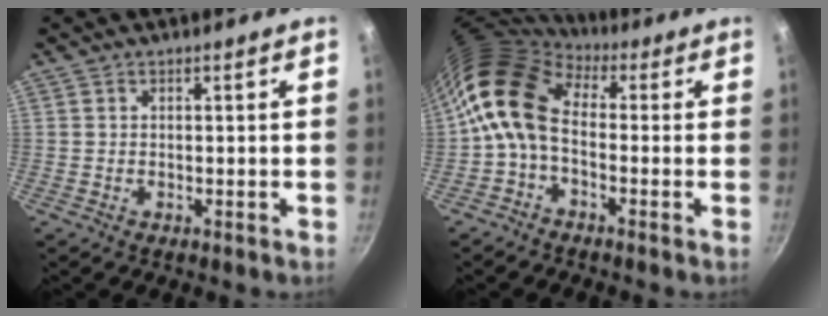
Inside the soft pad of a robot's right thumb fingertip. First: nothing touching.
{"total": 11.3, "force": [-0.3, 7.5, 8.4], "torque": [-0.151, 0.028, -0.027]}